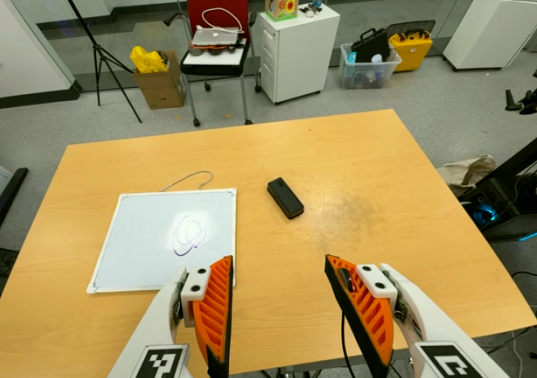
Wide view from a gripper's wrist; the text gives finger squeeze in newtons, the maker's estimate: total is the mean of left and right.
{"total": 0.0}